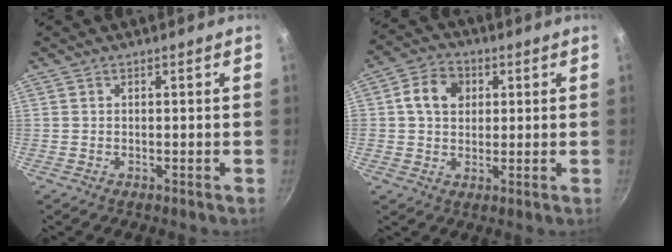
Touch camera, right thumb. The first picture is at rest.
{"total": 7.5, "force": [1.8, 6.0, 4.2], "torque": [-0.052, 0.007, 0.020]}